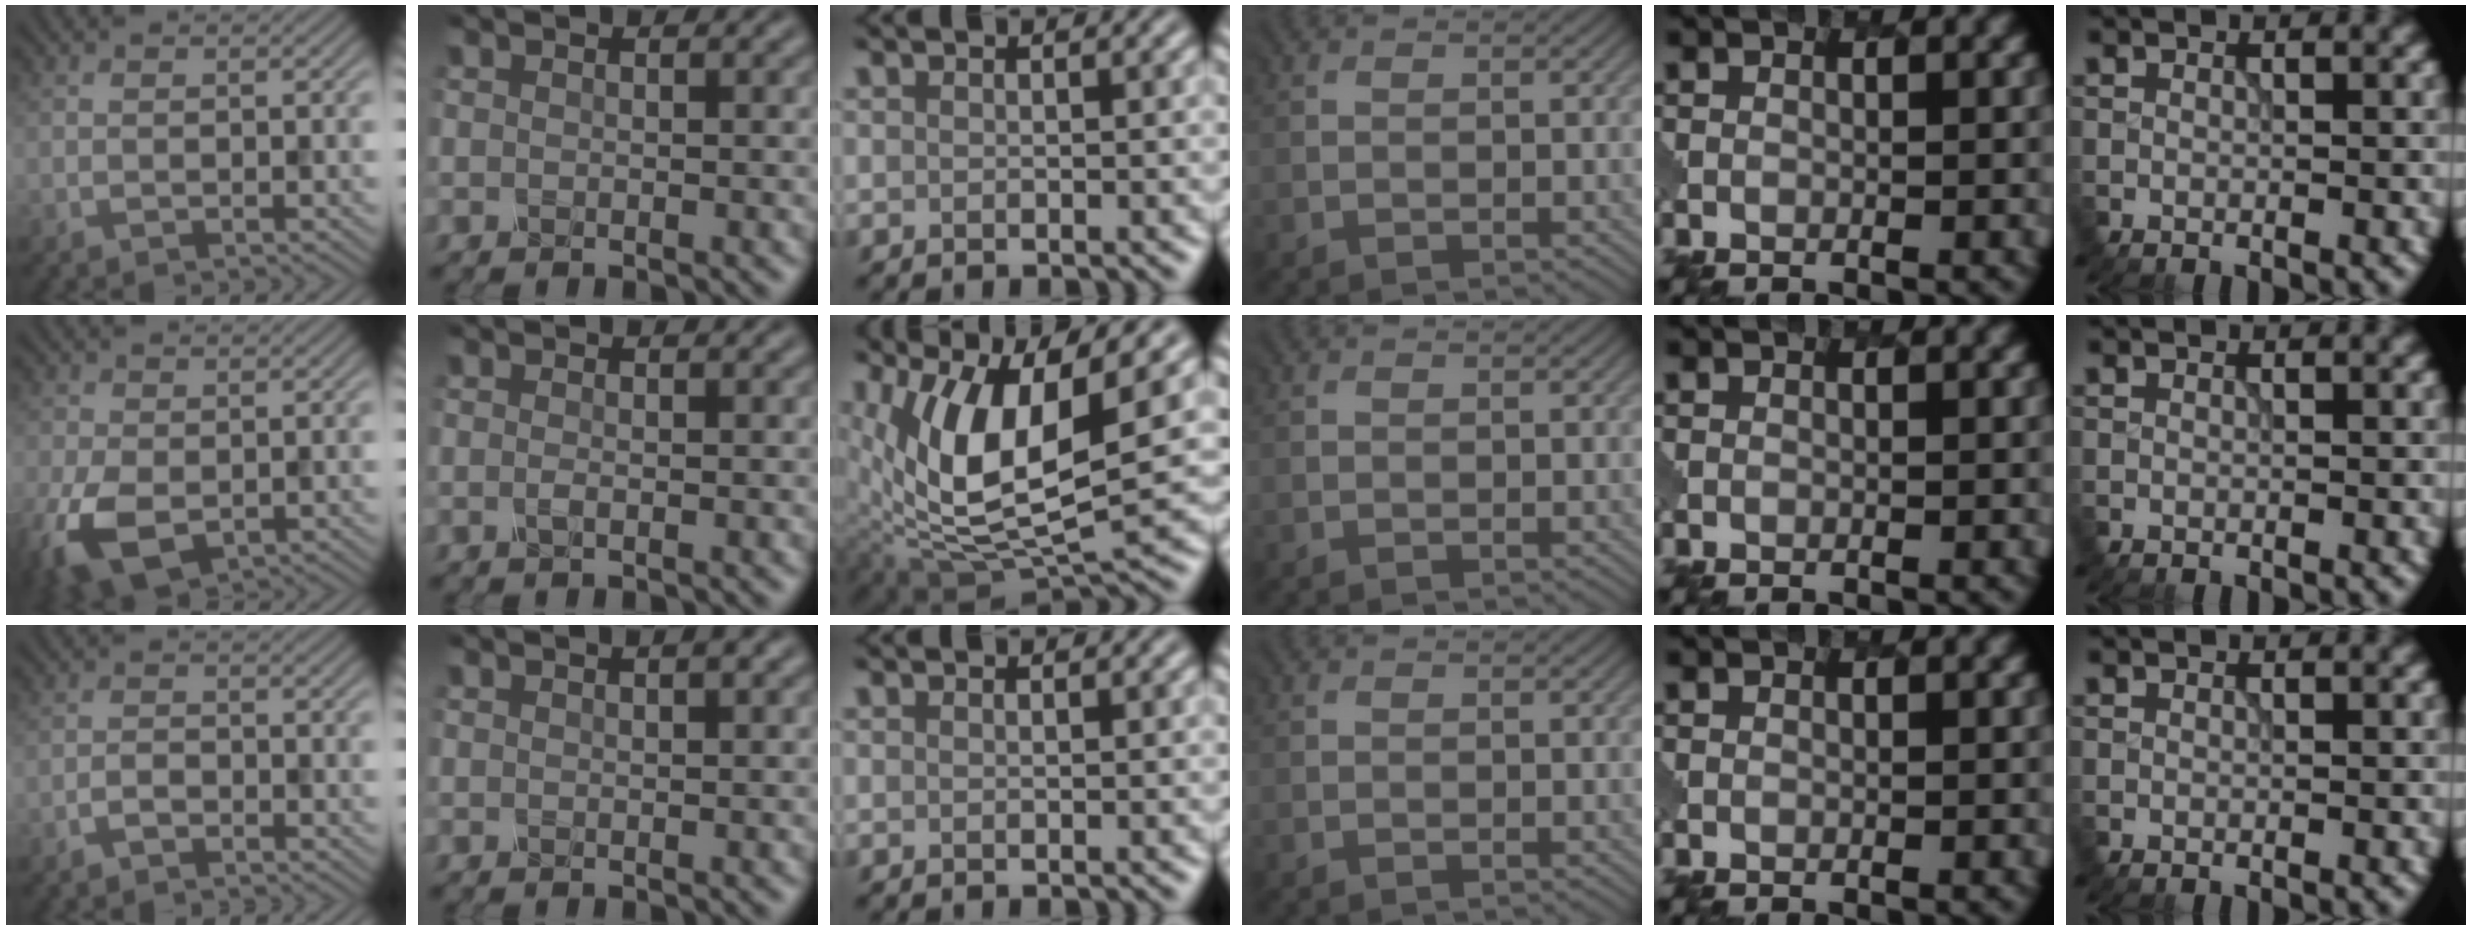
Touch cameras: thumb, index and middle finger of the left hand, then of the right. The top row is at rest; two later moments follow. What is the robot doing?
{"motion": "dispense", "object": "pipette"}